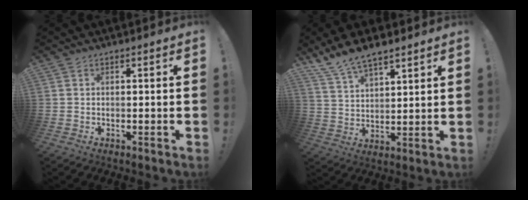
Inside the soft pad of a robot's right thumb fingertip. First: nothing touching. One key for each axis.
{"total": 9.8, "fx": 8.3, "fy": 3.3, "fz": 3.9, "tx": -0.079, "ty": -0.052, "tz": 0.160}